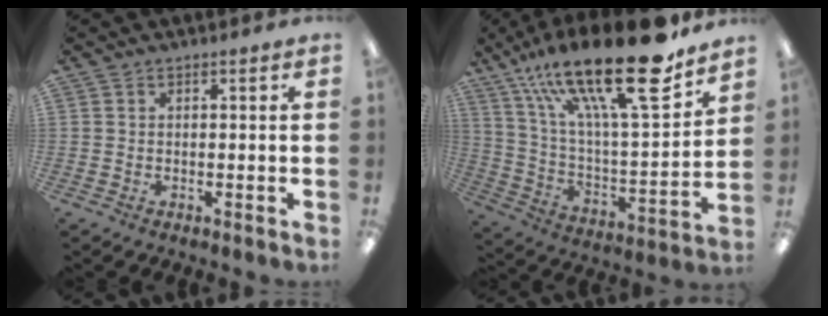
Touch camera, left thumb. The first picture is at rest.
{"total": 27.7, "force": [18.7, 6.7, 19.3], "torque": [-0.324, -0.122, 0.309]}